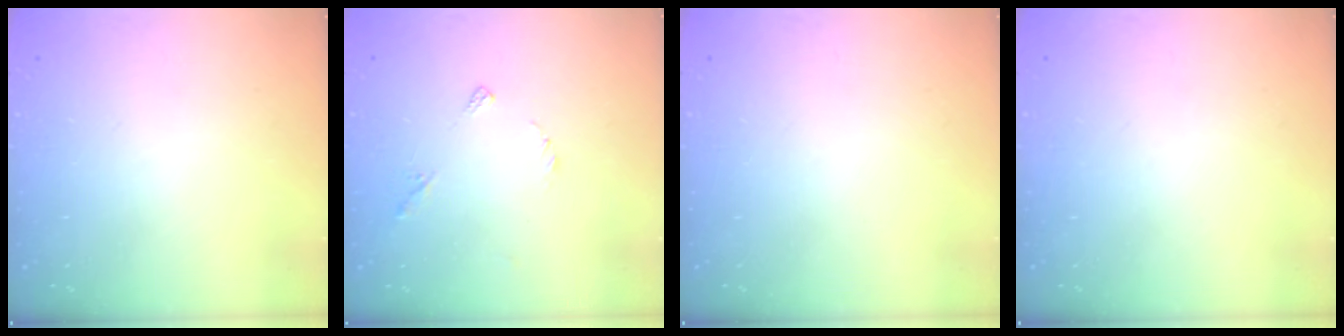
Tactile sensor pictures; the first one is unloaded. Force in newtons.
{"total": 4.8, "press": 4.8, "slide": 0.5}
{"total": 0.0}
{"total": 0.0}